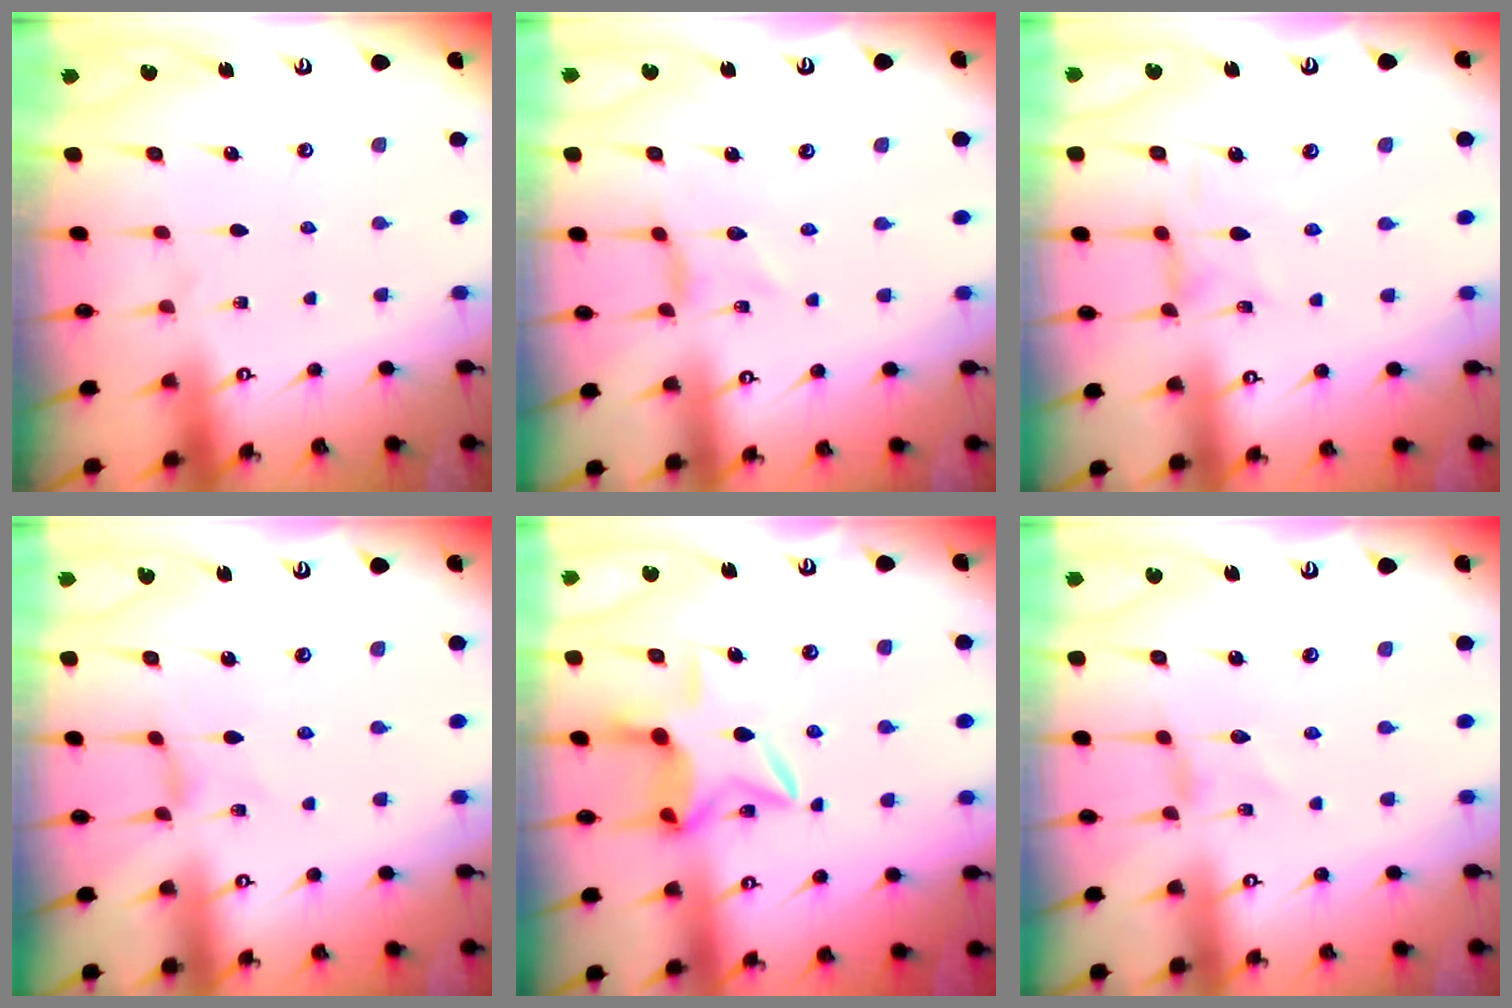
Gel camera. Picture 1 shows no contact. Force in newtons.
{"total": 0.0}
{"total": 1.2, "press": 1.2, "slide": 0.4}
{"total": 0.0}
{"total": 11.1, "press": 11.0, "slide": 1.5}
{"total": 0.0}